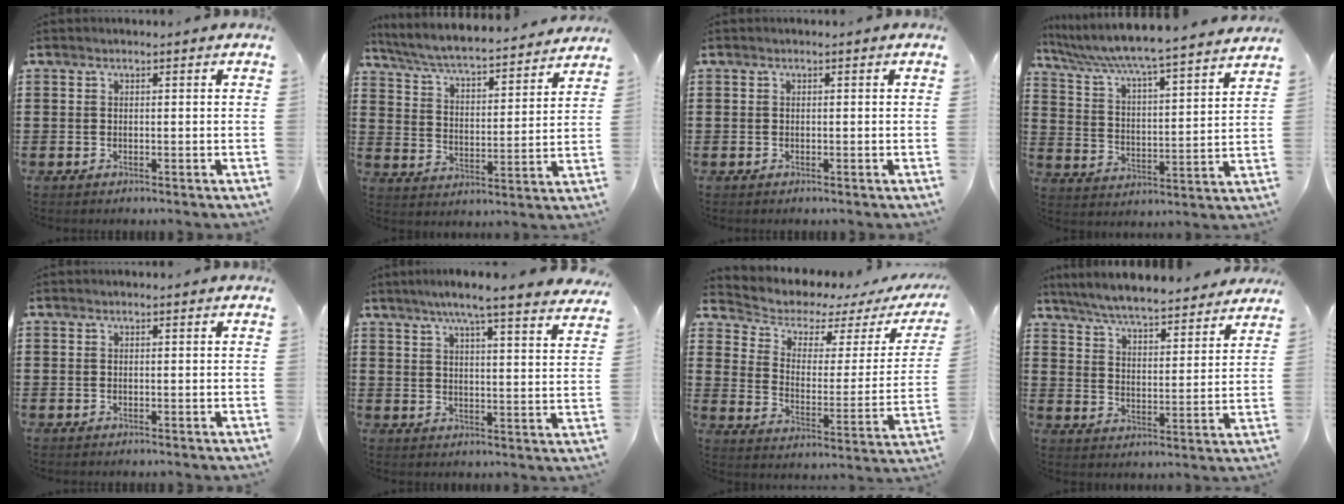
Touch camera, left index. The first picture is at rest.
{"total": 5.4, "force": [5.1, 0.0, 1.6], "torque": [-0.055, -0.040, 0.082]}
{"total": 0.0}
{"total": 5.5, "force": [5.1, -0.9, 1.8], "torque": [-0.061, -0.047, 0.077]}
{"total": 0.0}
{"total": 6.2, "force": [5.2, -0.6, 3.2], "torque": [-0.079, -0.023, 0.088]}
{"total": 3.8, "force": [3.1, 1.9, 1.0], "torque": [-0.047, -0.021, 0.046]}
{"total": 6.8, "force": [6.3, 0.7, 2.6], "torque": [-0.073, -0.024, 0.113]}